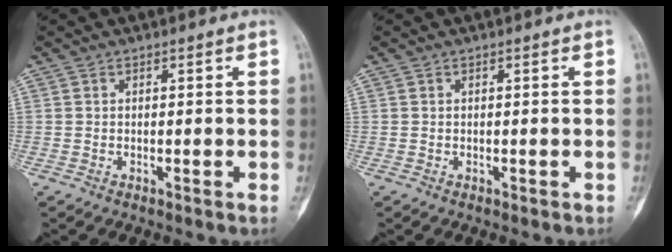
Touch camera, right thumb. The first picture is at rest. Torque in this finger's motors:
{"motor_torque": [0.43, 0.42, 0.10, -0.03, 0.01]}